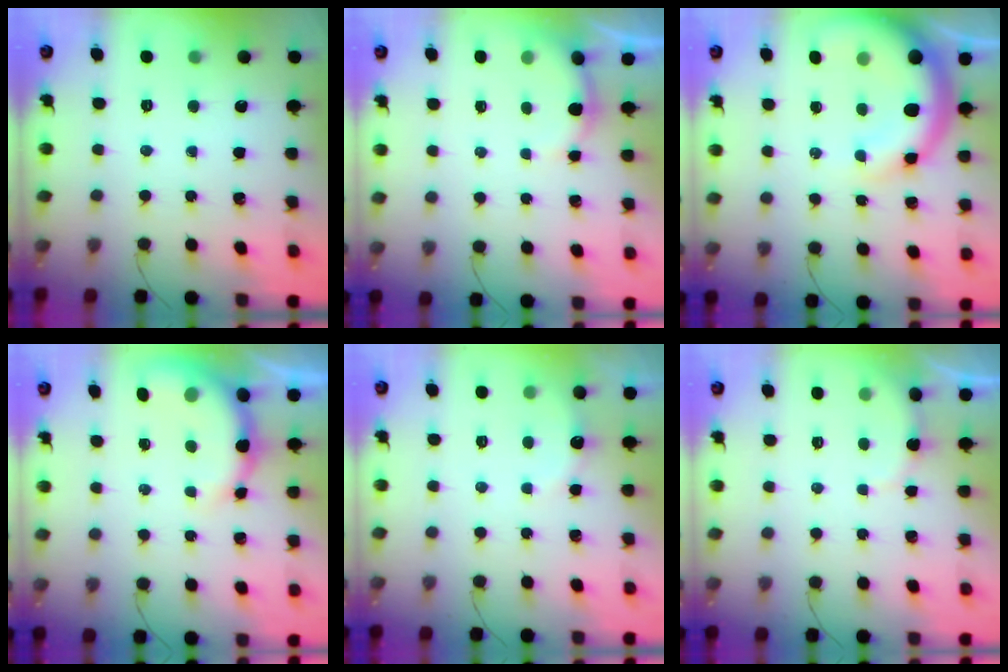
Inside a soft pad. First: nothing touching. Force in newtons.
{"total": 2.7, "press": 2.5, "slide": 0.8}
{"total": 12.7, "press": 12.4, "slide": 2.7}
{"total": 8.6, "press": 8.6, "slide": 0.4}
{"total": 3.0, "press": 2.9, "slide": 0.9}
{"total": 5.1, "press": 5.0, "slide": 0.8}